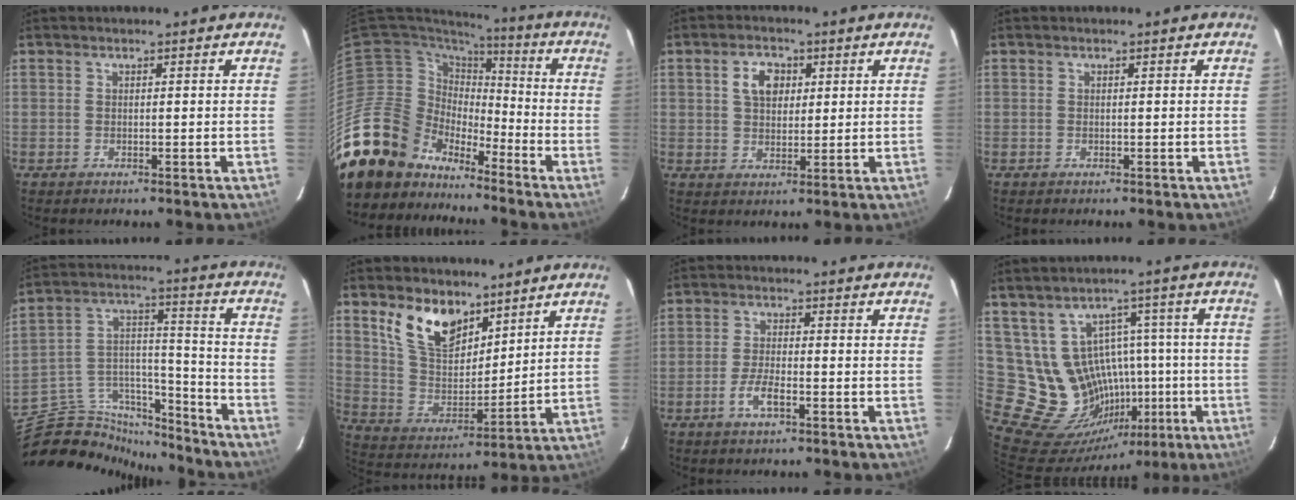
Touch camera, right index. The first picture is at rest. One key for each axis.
{"total": 17.1, "fx": -13.5, "fy": 9.9, "fz": 3.1, "tx": -0.086, "ty": 0.020, "tz": -0.243}
{"total": 5.4, "fx": 1.8, "fy": 3.7, "fz": 3.5, "tx": -0.058, "ty": 0.015, "tz": 0.035}
{"total": 0.0}
{"total": 18.1, "fx": -16.3, "fy": 6.1, "fz": 4.9, "tx": -0.099, "ty": 0.050, "tz": -0.270}
{"total": 12.9, "fx": 8.4, "fy": 6.9, "fz": 7.1, "tx": -0.144, "ty": 0.009, "tz": 0.168}
{"total": 4.1, "fx": -2.2, "fy": 0.9, "fz": 3.3, "tx": -0.075, "ty": -0.001, "tz": -0.043}
{"total": 17.1, "fx": -1.8, "fy": 15.9, "fz": 6.1, "tx": -0.141, "ty": 0.034, "tz": 0.015}